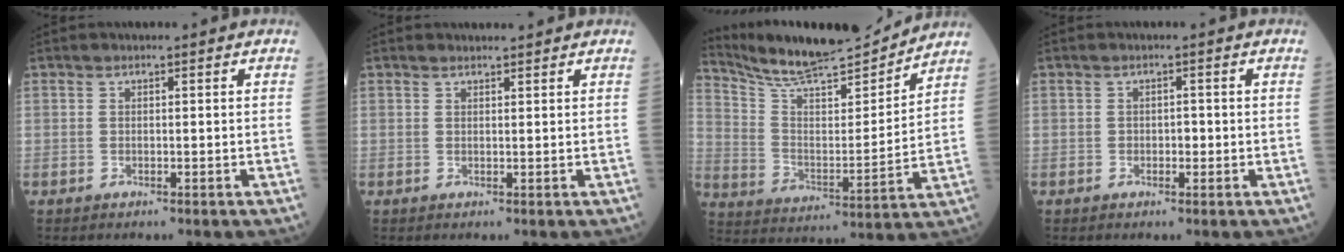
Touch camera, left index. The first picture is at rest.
{"total": 1.0, "force": [1.0, 0.1, 0.1], "torque": [-0.009, 0.003, 0.019]}
{"total": 16.9, "force": [16.0, 1.2, 5.4], "torque": [-0.107, -0.013, 0.266]}
{"total": 1.3, "force": [-0.6, 0.7, 0.8], "torque": [-0.009, -0.001, -0.010]}